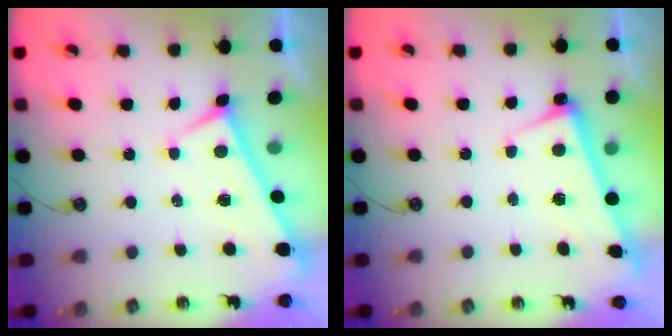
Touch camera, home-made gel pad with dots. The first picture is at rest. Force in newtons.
{"total": 2.6, "press": 2.5, "slide": 0.7}